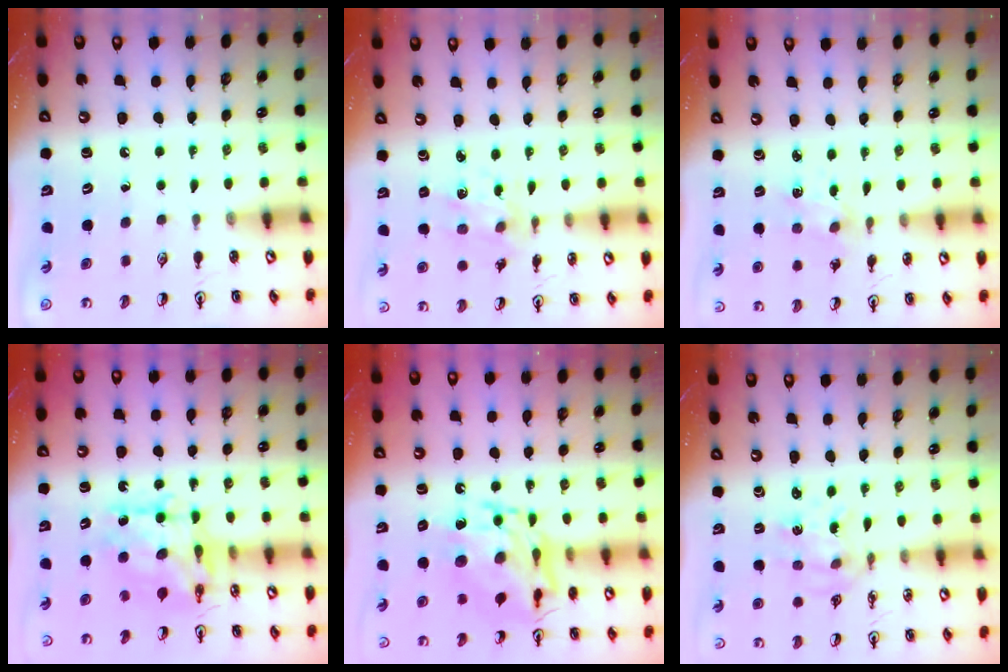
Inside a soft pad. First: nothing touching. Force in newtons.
{"total": 2.3, "press": 2.3, "slide": 0.6}
{"total": 2.1, "press": 2.0, "slide": 0.3}
{"total": 9.2, "press": 9.2, "slide": 0.9}
{"total": 14.0, "press": 14.0, "slide": 1.2}
{"total": 1.5, "press": 1.4, "slide": 0.5}